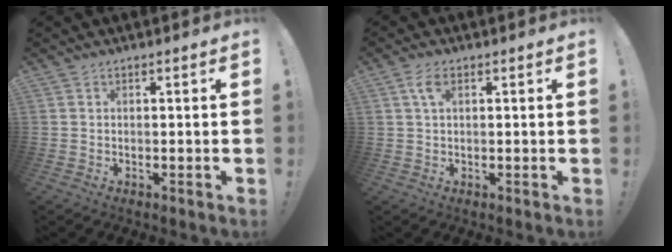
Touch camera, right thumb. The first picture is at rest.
{"total": 4.2, "force": [1.6, 2.0, 3.3], "torque": [-0.061, 0.002, 0.026]}